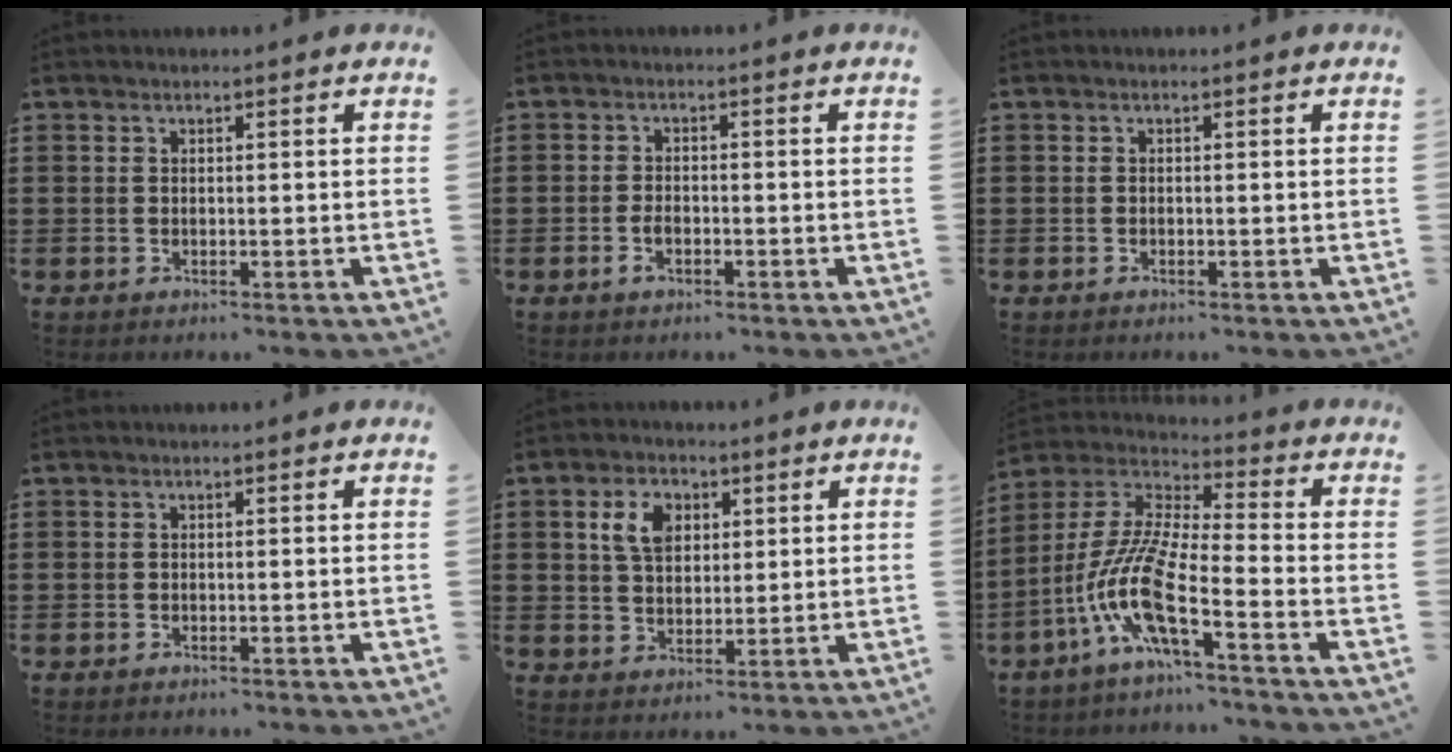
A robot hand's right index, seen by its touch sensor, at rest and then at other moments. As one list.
[{"total": 2.1, "force": [-0.9, 1.1, 1.5], "torque": [-0.038, -0.002, -0.018]}, {"total": 0.0}, {"total": 0.0}, {"total": 5.8, "force": [2.0, 4.0, 3.7], "torque": [-0.080, 0.014, 0.032]}, {"total": 11.0, "force": [-6.2, 1.1, 9.0], "torque": [-0.223, -0.029, -0.133]}]